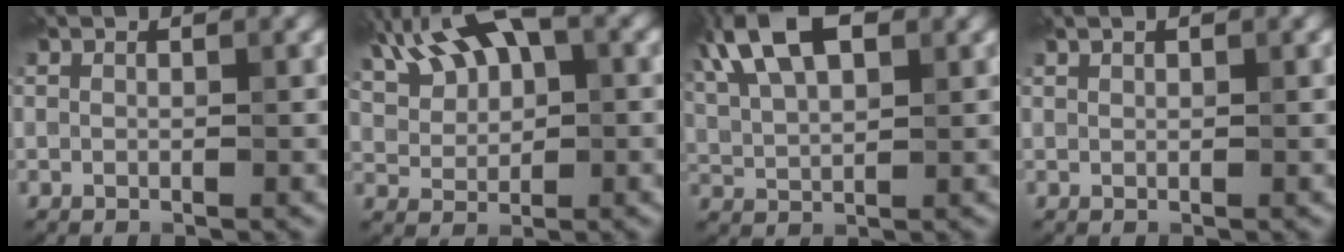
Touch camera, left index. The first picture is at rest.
{"total": 9.5, "force": [4.5, 5.1, 6.6], "torque": [-0.125, 0.039, 0.073]}
{"total": 10.2, "force": [5.1, 5.0, 7.3], "torque": [-0.153, 0.045, 0.076]}
{"total": 0.6, "force": [0.5, 0.1, 0.3], "torque": [-0.005, 0.004, 0.010]}